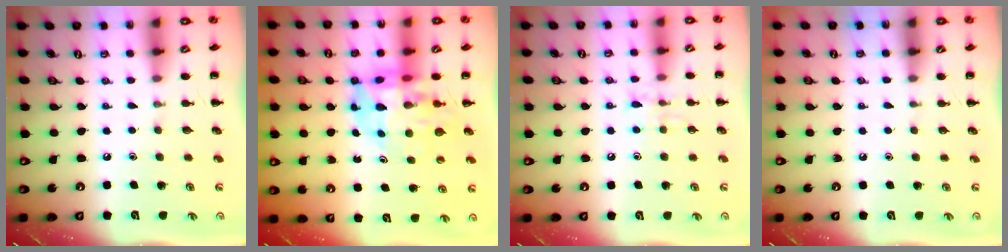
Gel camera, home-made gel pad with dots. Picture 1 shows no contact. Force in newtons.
{"total": 10.6, "press": 10.1, "slide": 3.3}
{"total": 6.4, "press": 6.3, "slide": 1.1}
{"total": 0.0}